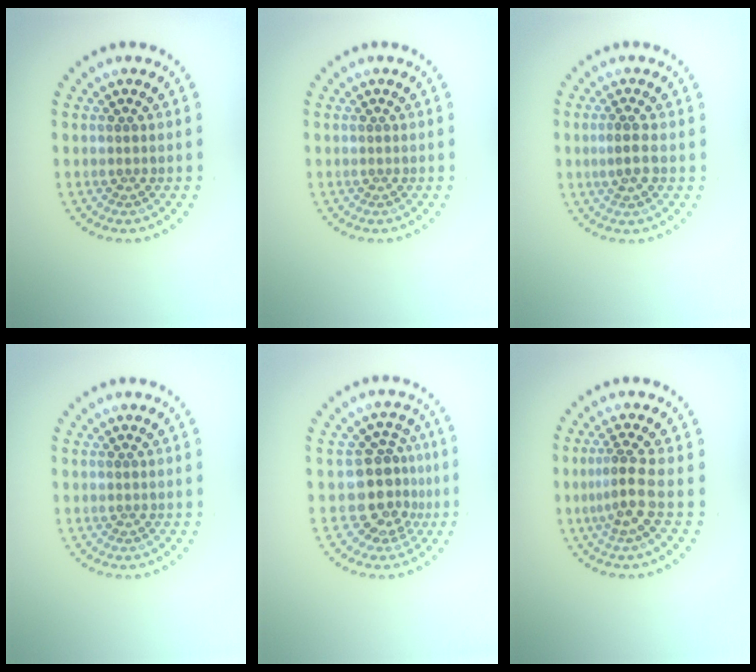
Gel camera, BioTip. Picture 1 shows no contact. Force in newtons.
{"total": 0.0}
{"total": 1.9, "press": 1.8, "slide": 0.6}
{"total": 0.0}
{"total": 3.9, "press": 3.1, "slide": 2.3}
{"total": 2.8, "press": 2.0, "slide": 2.0}